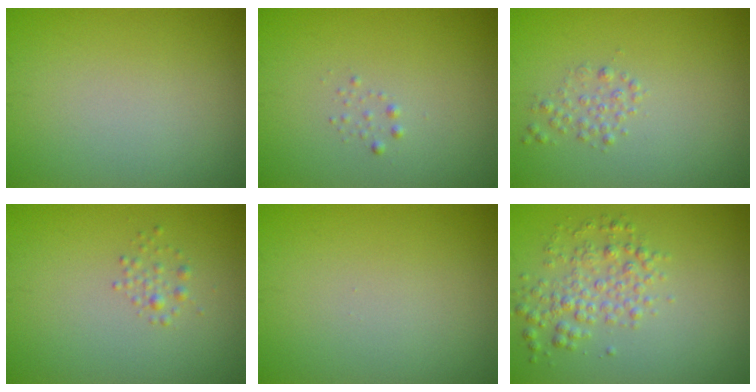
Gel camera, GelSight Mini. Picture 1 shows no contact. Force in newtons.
{"total": 0.6, "press": 0.6, "slide": 0.0}
{"total": 1.2, "press": 1.2, "slide": 0.0}
{"total": 1.0, "press": 1.0, "slide": 0.0}
{"total": 0.0}
{"total": 3.0, "press": 3.0, "slide": 0.0}